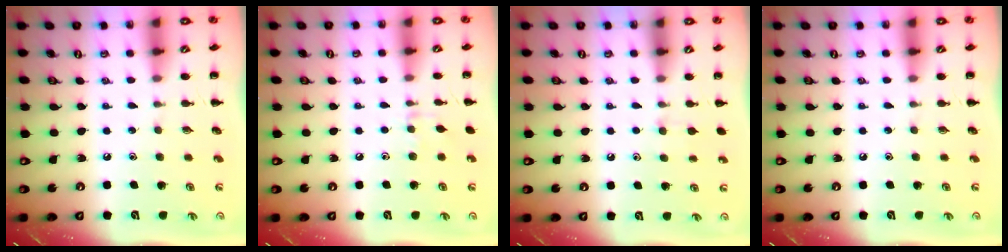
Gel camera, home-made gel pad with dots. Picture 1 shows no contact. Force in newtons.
{"total": 5.4, "press": 5.0, "slide": 1.9}
{"total": 4.5, "press": 4.2, "slide": 1.7}
{"total": 0.0}